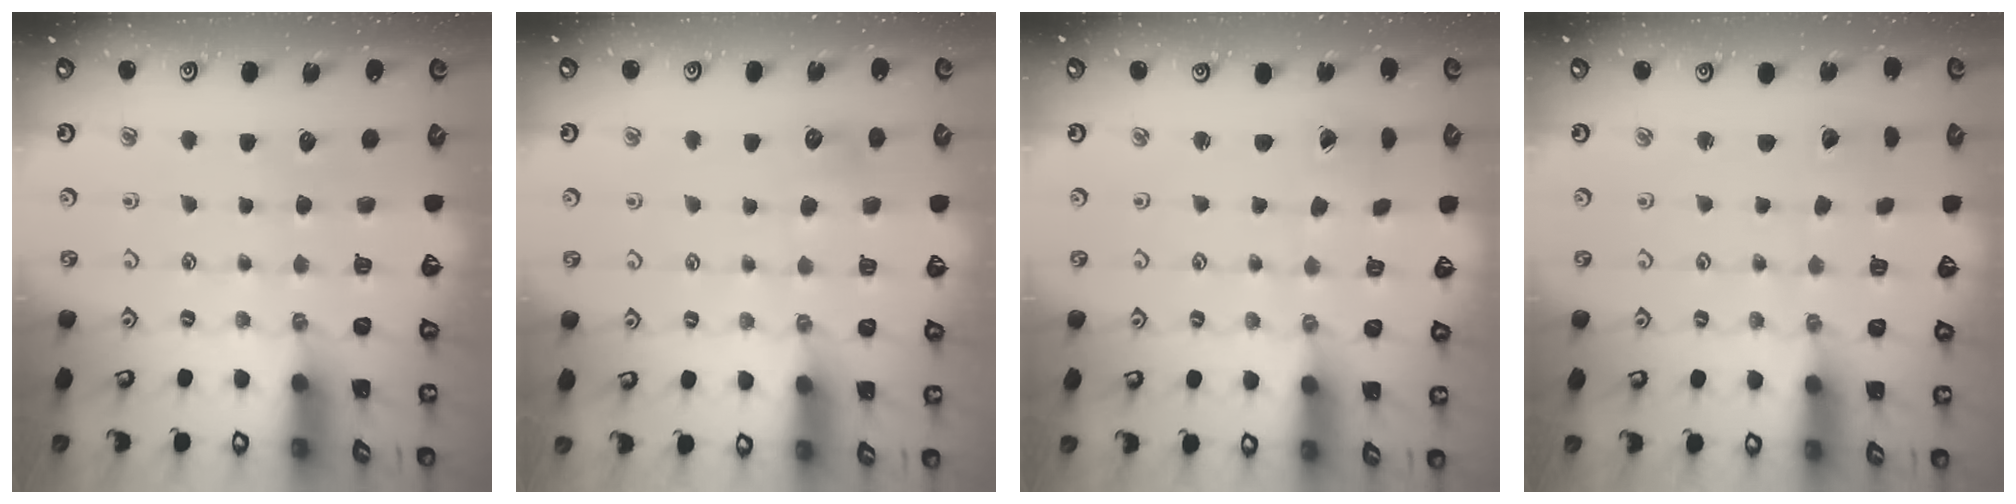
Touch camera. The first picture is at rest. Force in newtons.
{"total": 5.7, "press": 5.6, "slide": 0.7}
{"total": 0.0}
{"total": 1.6, "press": 1.6, "slide": 0.0}